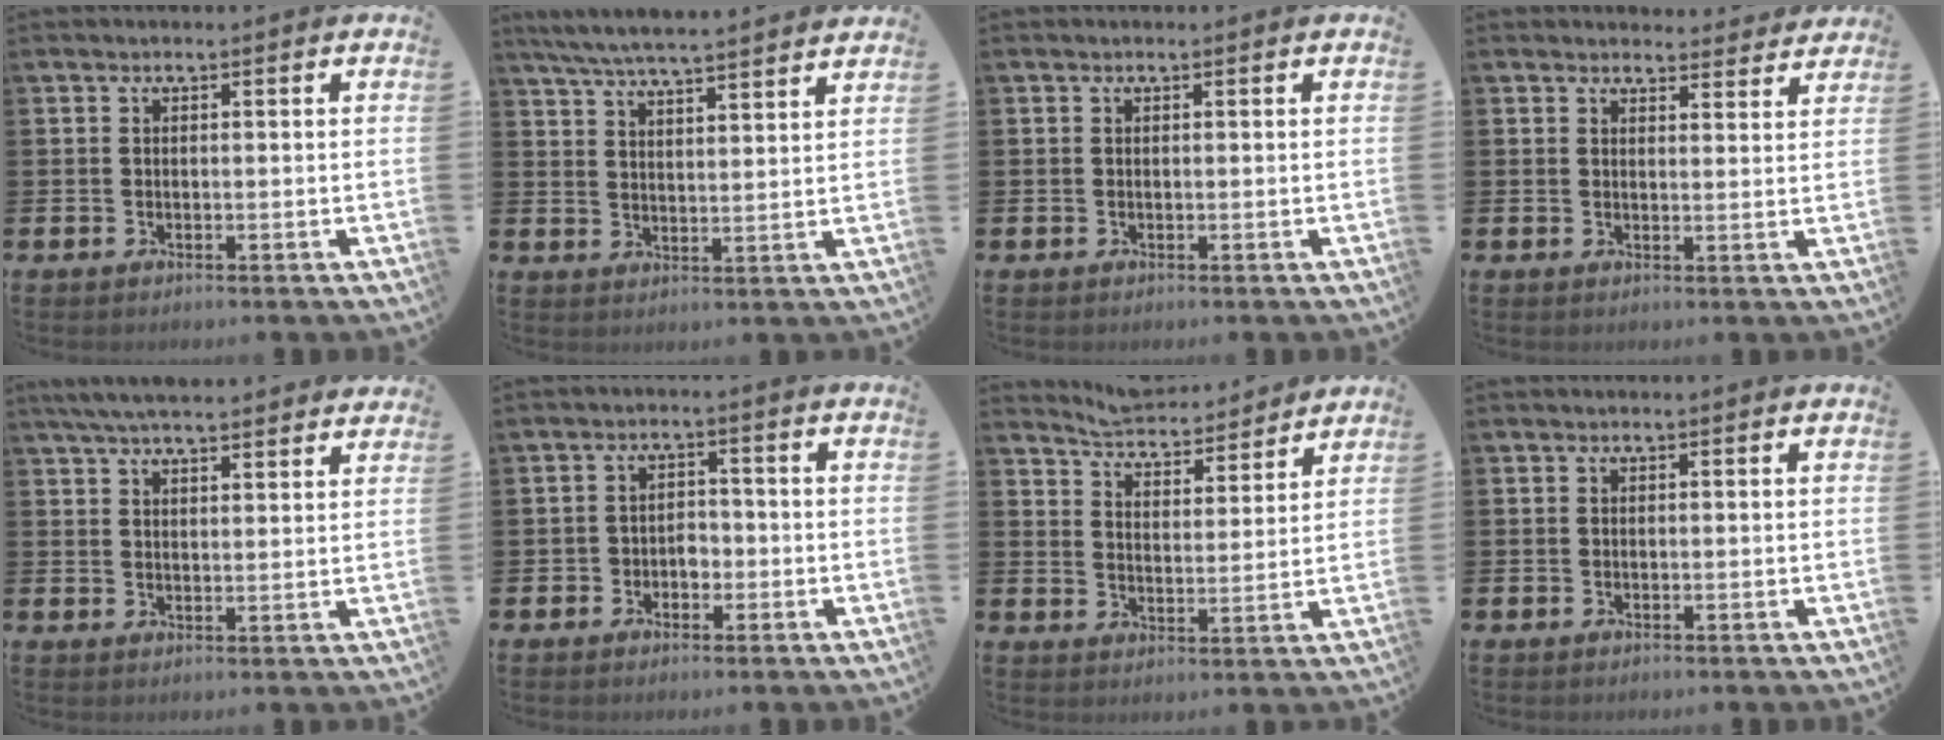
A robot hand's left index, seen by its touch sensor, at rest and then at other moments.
{"total": 6.3, "force": [6.0, 0.0, 1.6], "torque": [-0.055, -0.029, 0.109]}
{"total": 0.0}
{"total": 3.2, "force": [3.1, 0.6, -0.1], "torque": [0.010, -0.022, 0.054]}
{"total": 5.5, "force": [5.2, 0.6, 1.7], "torque": [-0.044, -0.017, 0.096]}
{"total": 2.6, "force": [-1.3, 2.1, 0.9], "torque": [-0.015, 0.005, -0.031]}
{"total": 4.9, "force": [4.9, 0.5, 0.1], "torque": [-0.029, -0.043, 0.085]}
{"total": 0.0}